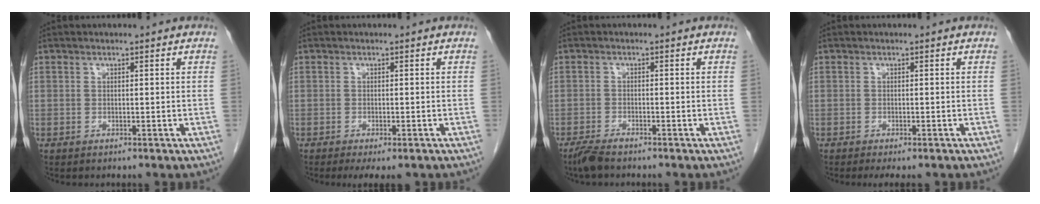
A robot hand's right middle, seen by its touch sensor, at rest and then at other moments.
{"total": 4.0, "force": [-2.9, 1.2, 2.5], "torque": [-0.030, -0.009, -0.041]}
{"total": 3.0, "force": [-2.5, 0.4, 1.5], "torque": [-0.035, -0.007, -0.047]}
{"total": 3.3, "force": [-2.7, 0.9, 1.8], "torque": [-0.019, -0.008, -0.036]}